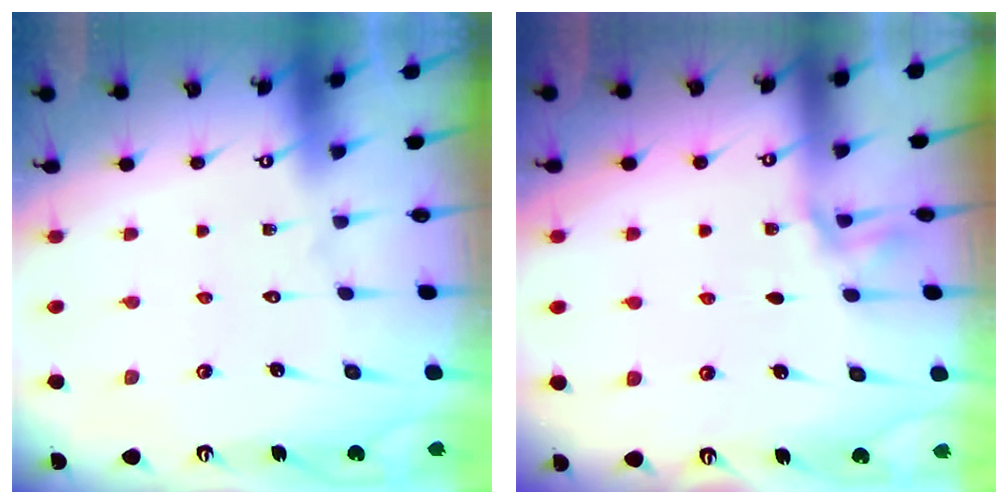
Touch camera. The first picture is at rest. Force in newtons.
{"total": 1.4, "press": 1.4, "slide": 0.2}